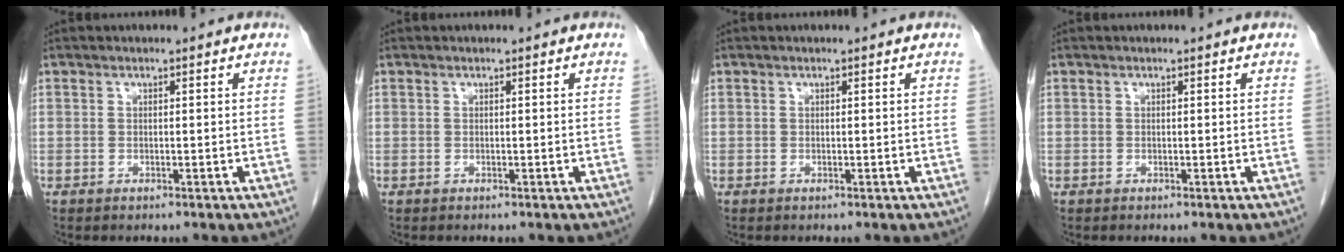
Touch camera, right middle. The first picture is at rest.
{"total": 0.0}
{"total": 0.0}
{"total": 0.0}